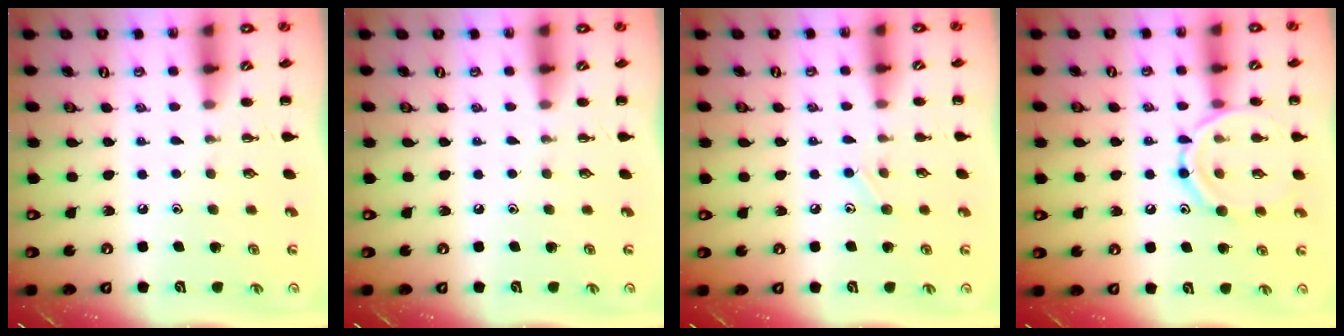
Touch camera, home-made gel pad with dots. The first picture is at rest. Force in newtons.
{"total": 0.0}
{"total": 7.7, "press": 7.3, "slide": 2.5}
{"total": 13.0, "press": 12.9, "slide": 1.0}